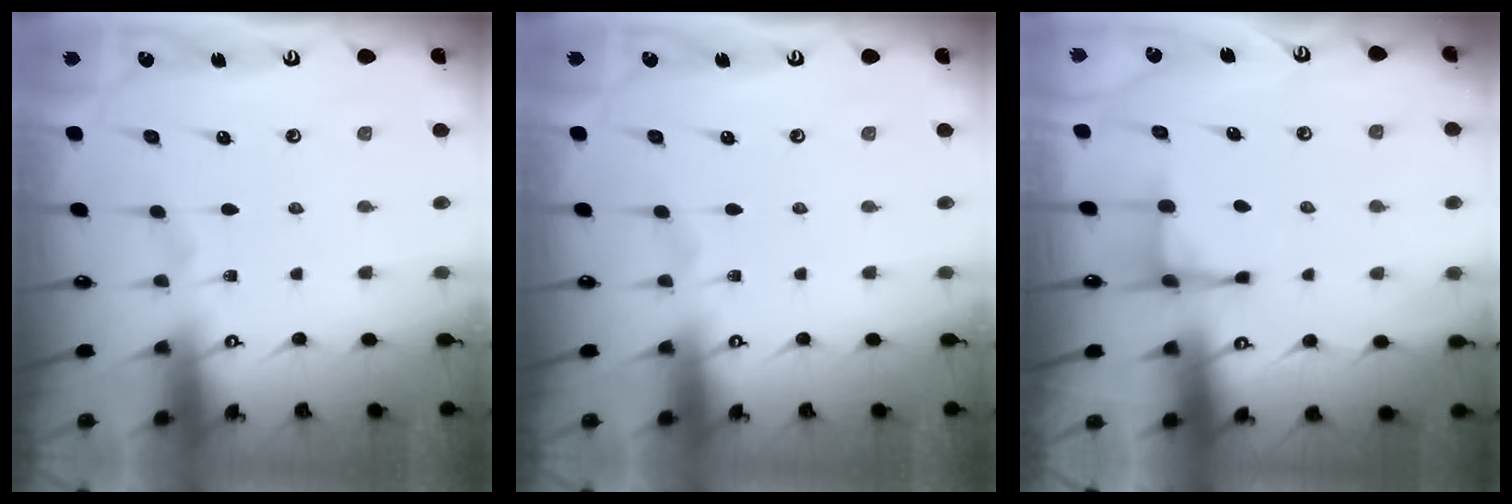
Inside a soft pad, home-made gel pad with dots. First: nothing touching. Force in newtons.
{"total": 0.0}
{"total": 3.1, "press": 3.1, "slide": 0.6}